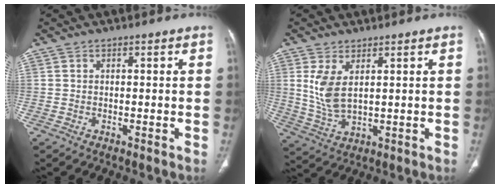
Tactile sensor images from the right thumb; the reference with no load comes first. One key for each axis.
{"total": 7.2, "fx": 2.3, "fy": 3.4, "fz": 5.9, "tx": -0.127, "ty": -0.016, "tz": 0.062}